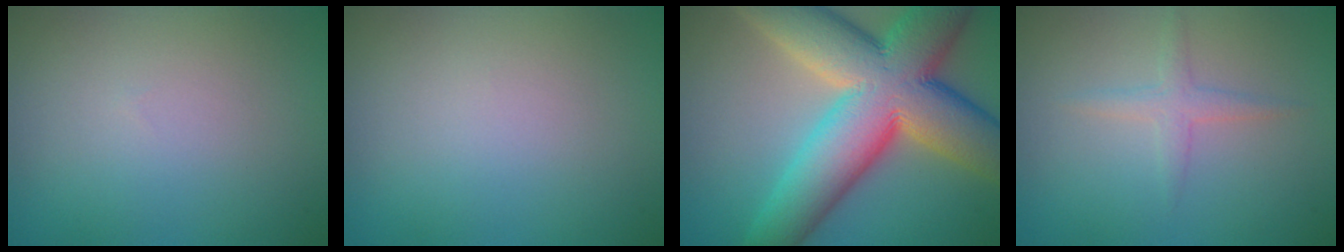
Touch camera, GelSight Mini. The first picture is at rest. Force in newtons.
{"total": 0.0}
{"total": 15.7, "press": 15.7, "slide": 0.9}
{"total": 1.6, "press": 1.6, "slide": 0.0}